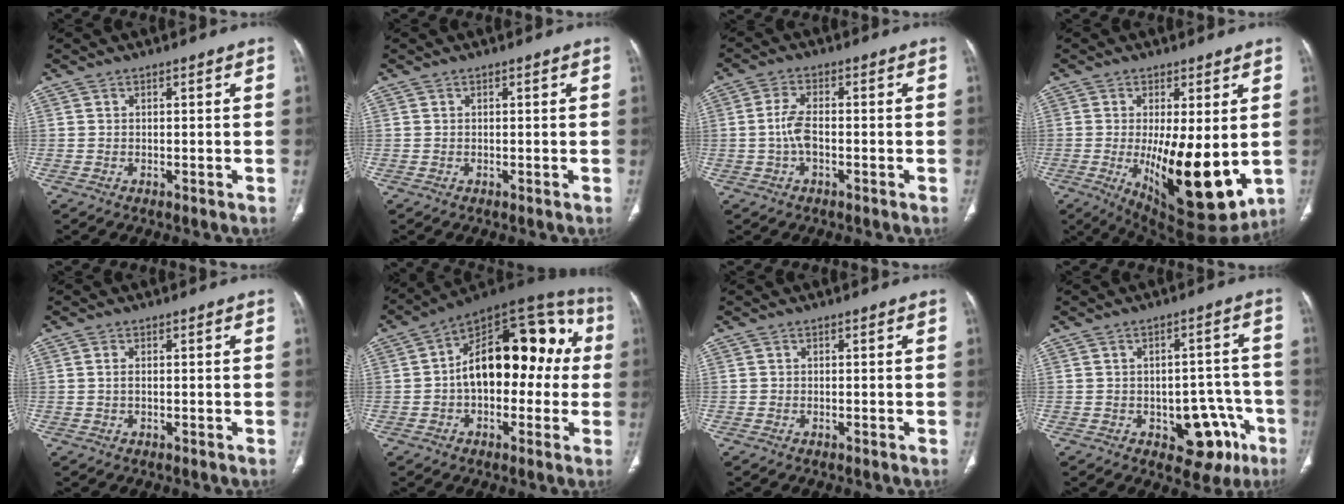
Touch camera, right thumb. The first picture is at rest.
{"total": 0.0}
{"total": 4.6, "force": [-0.7, 2.3, 3.9], "torque": [-0.086, 0.013, -0.016]}
{"total": 16.7, "force": [-1.9, 6.1, 15.5], "torque": [-0.230, -0.039, -0.009]}
{"total": 1.2, "force": [0.1, 0.6, 1.0], "torque": [-0.022, 0.002, 0.004]}
{"total": 21.3, "force": [1.0, 12.4, 17.3], "torque": [-0.215, 0.058, 0.001]}
{"total": 0.0}
{"total": 10.7, "force": [-4.5, 6.4, 7.3], "torque": [-0.047, 0.032, -0.048]}